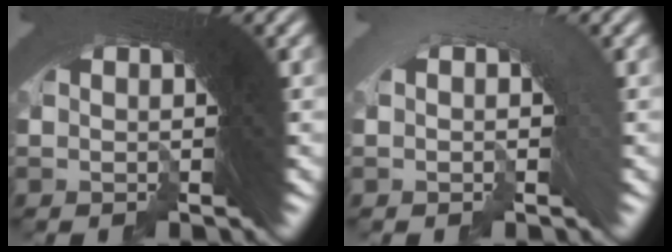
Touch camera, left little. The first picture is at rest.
{"total": 3.7, "force": [-3.1, 0.1, -1.9], "torque": [0.029, -0.012, -0.046]}